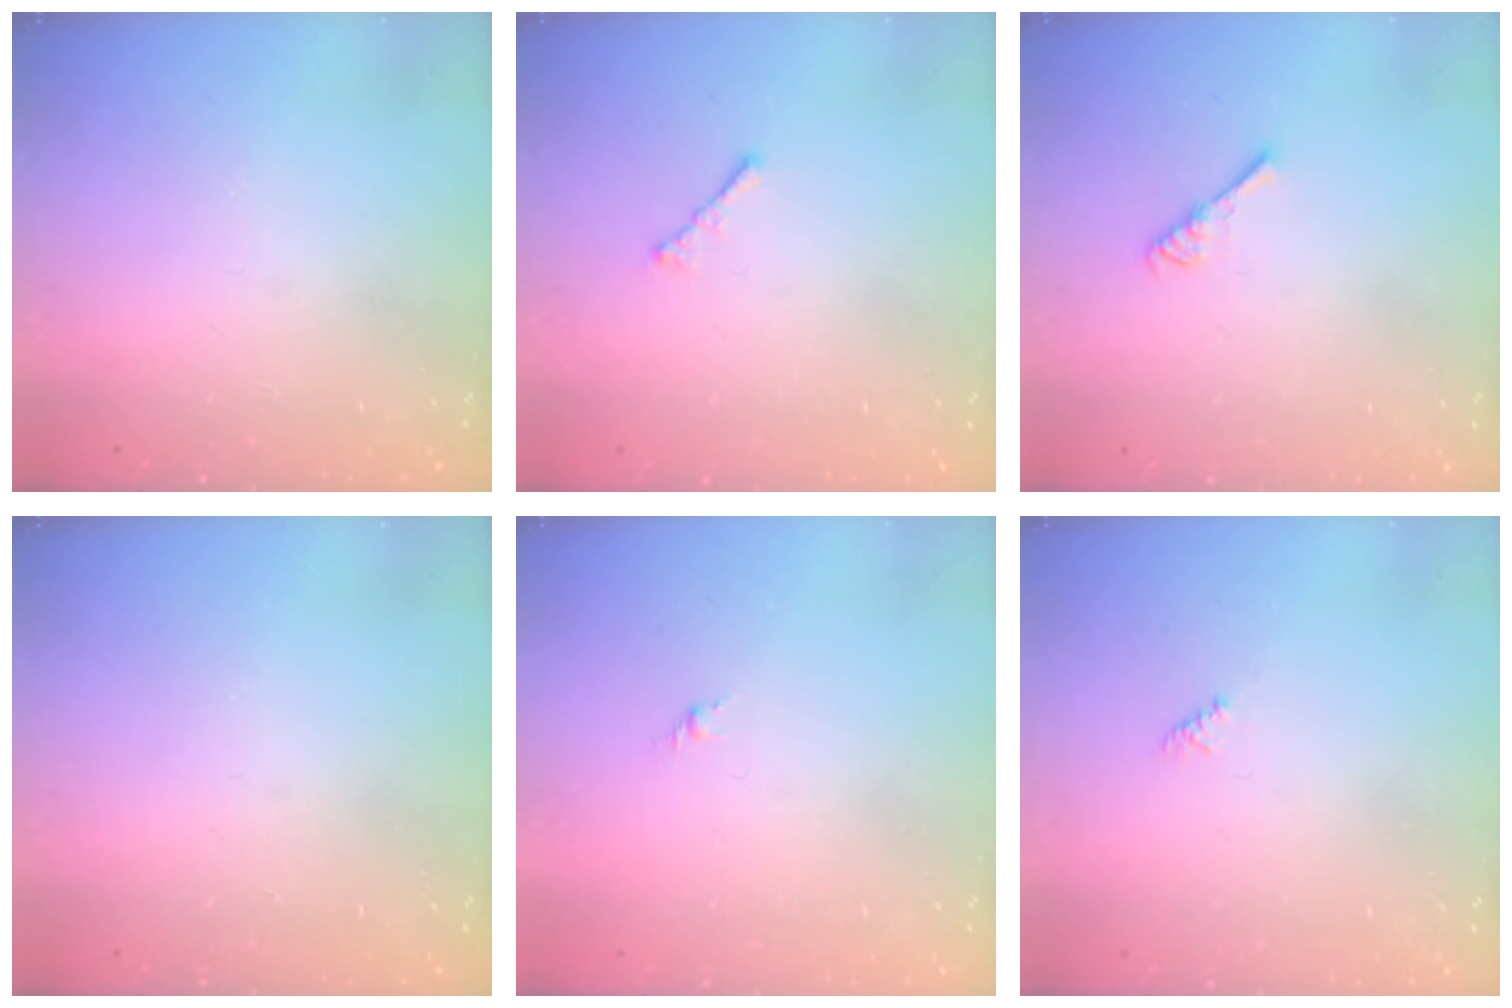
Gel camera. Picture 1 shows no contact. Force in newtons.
{"total": 1.9, "press": 1.8, "slide": 0.5}
{"total": 2.6, "press": 2.6, "slide": 0.5}
{"total": 0.0}
{"total": 1.6, "press": 1.5, "slide": 0.6}
{"total": 1.1, "press": 1.1, "slide": 0.3}